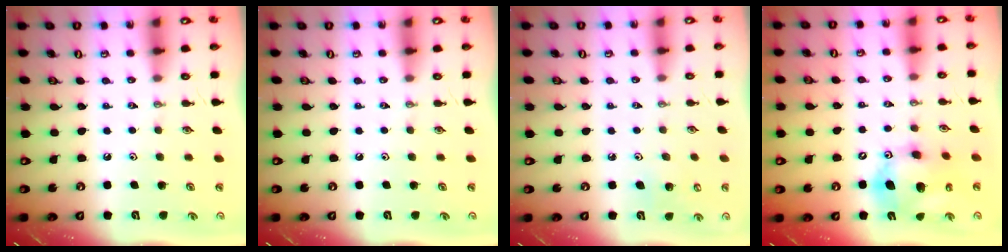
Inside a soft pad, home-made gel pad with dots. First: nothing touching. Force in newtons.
{"total": 0.0}
{"total": 6.5, "press": 6.2, "slide": 1.9}
{"total": 14.0, "press": 13.8, "slide": 2.5}